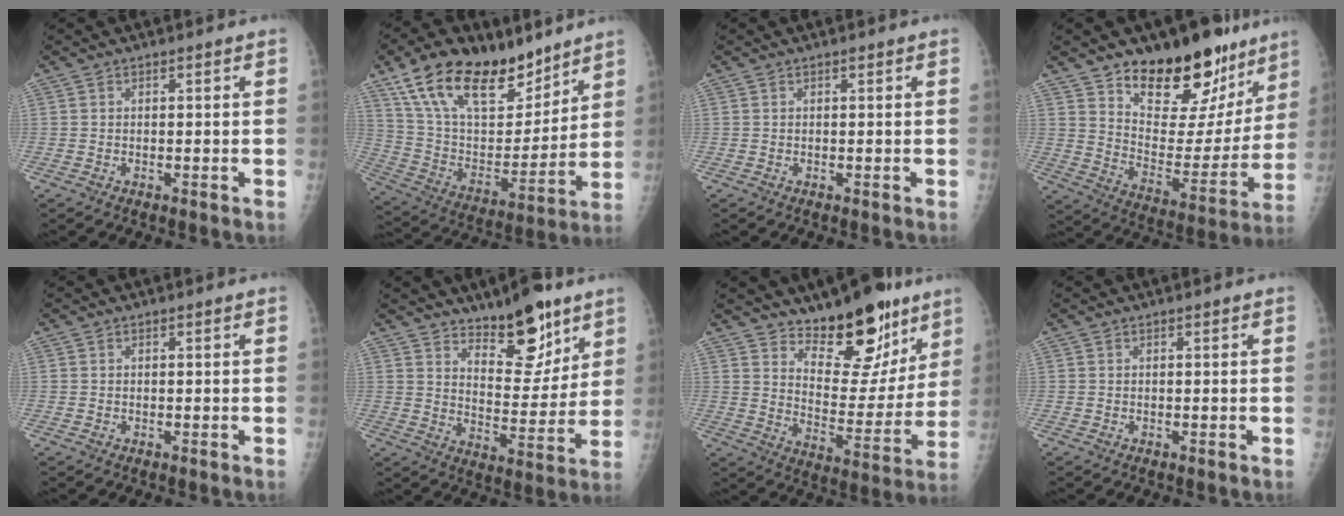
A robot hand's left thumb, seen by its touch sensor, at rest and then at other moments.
{"total": 23.7, "force": [15.9, 11.6, 13.2], "torque": [-0.194, -0.049, 0.285]}
{"total": 0.0}
{"total": 23.6, "force": [16.6, 11.8, 11.9], "torque": [-0.123, -0.102, 0.253]}
{"total": 0.0}
{"total": 13.4, "force": [9.4, 5.5, 7.8], "torque": [-0.075, -0.072, 0.153]}
{"total": 16.6, "force": [11.7, 7.4, 9.1], "torque": [-0.071, -0.089, 0.184]}
{"total": 0.0}